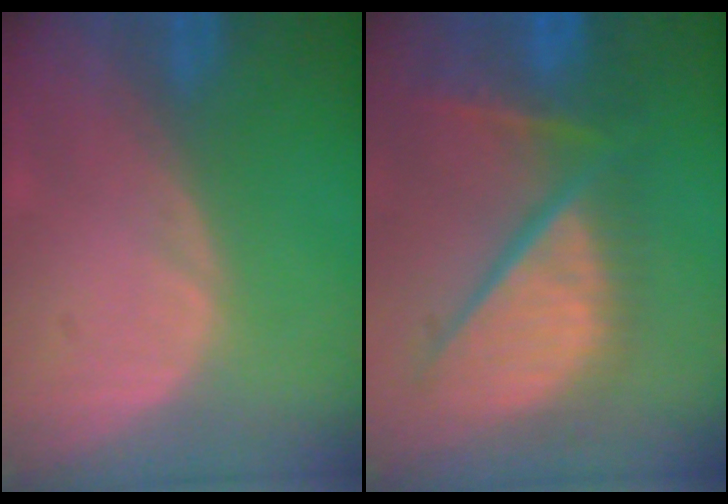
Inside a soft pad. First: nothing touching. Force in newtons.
{"total": 13.1, "press": 10.9, "slide": 7.2}